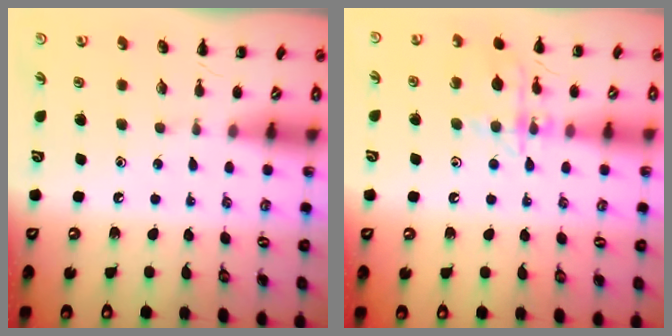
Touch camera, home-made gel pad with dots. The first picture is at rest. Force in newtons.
{"total": 14.4, "press": 14.4, "slide": 1.3}